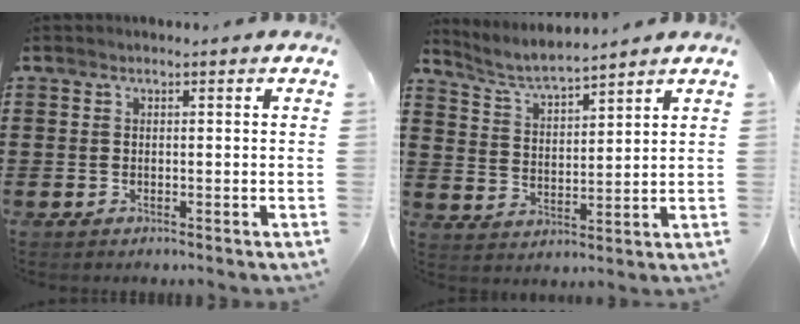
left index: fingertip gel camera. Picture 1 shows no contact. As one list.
[{"total": 4.9, "force": [4.6, 0.1, 1.7], "torque": [-0.049, -0.023, 0.079]}]